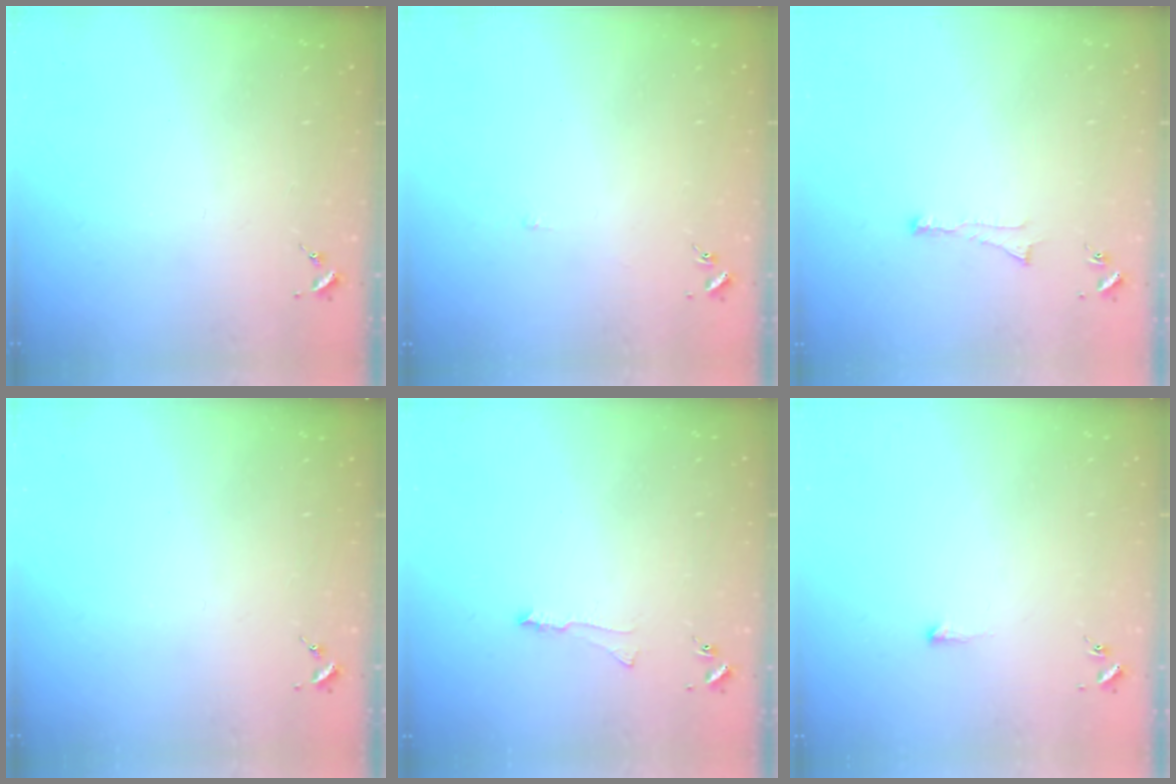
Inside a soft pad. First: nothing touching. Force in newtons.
{"total": 2.4, "press": 2.4, "slide": 0.3}
{"total": 3.1, "press": 3.1, "slide": 0.5}
{"total": 0.0}
{"total": 4.2, "press": 4.2, "slide": 0.6}
{"total": 2.9, "press": 2.8, "slide": 0.5}